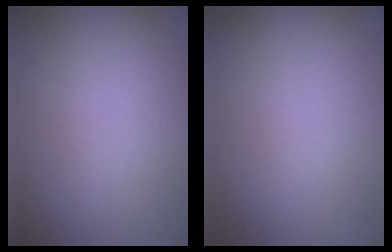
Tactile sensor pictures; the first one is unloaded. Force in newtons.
{"total": 0.0}